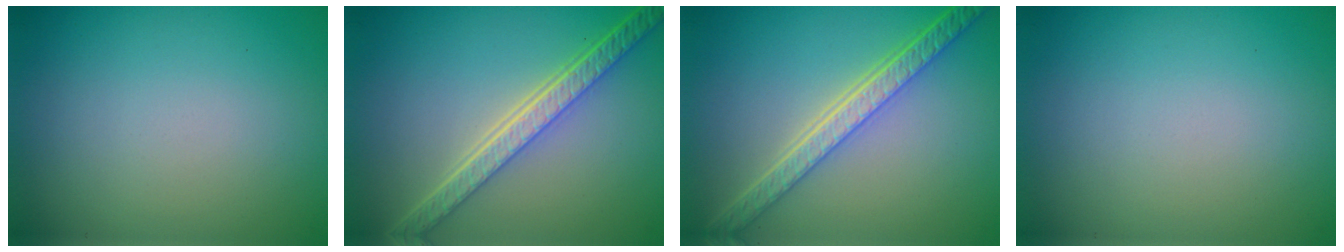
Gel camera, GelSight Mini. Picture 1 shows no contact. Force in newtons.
{"total": 5.6, "press": 4.2, "slide": 3.7}
{"total": 5.6, "press": 4.3, "slide": 3.6}
{"total": 0.0}